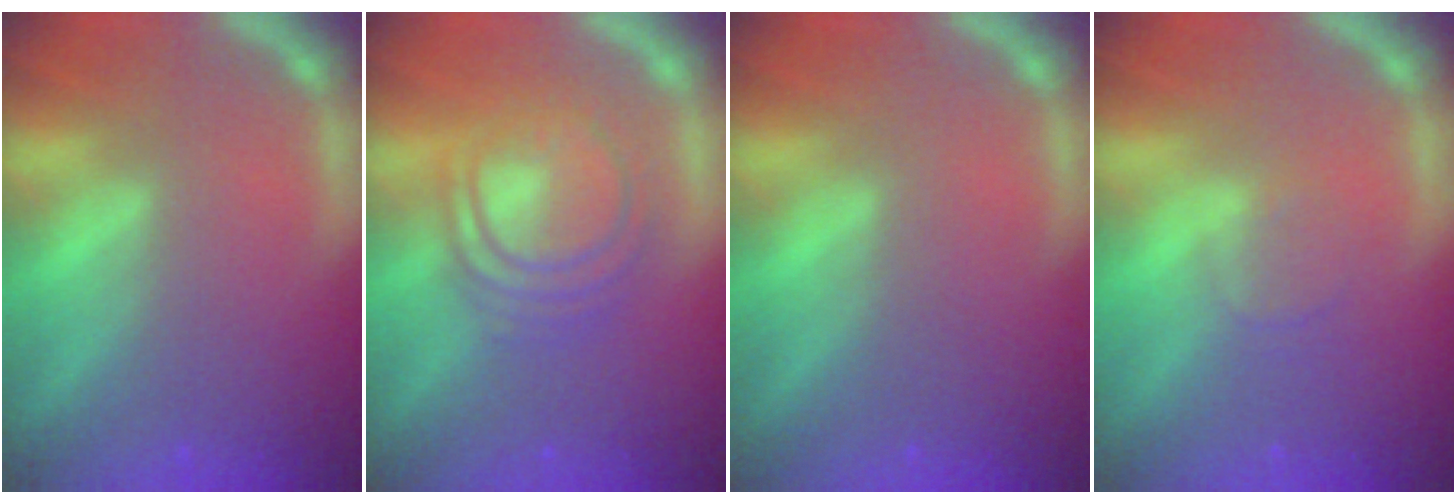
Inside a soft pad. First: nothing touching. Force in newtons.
{"total": 6.5}
{"total": 0.0}
{"total": 1.4}